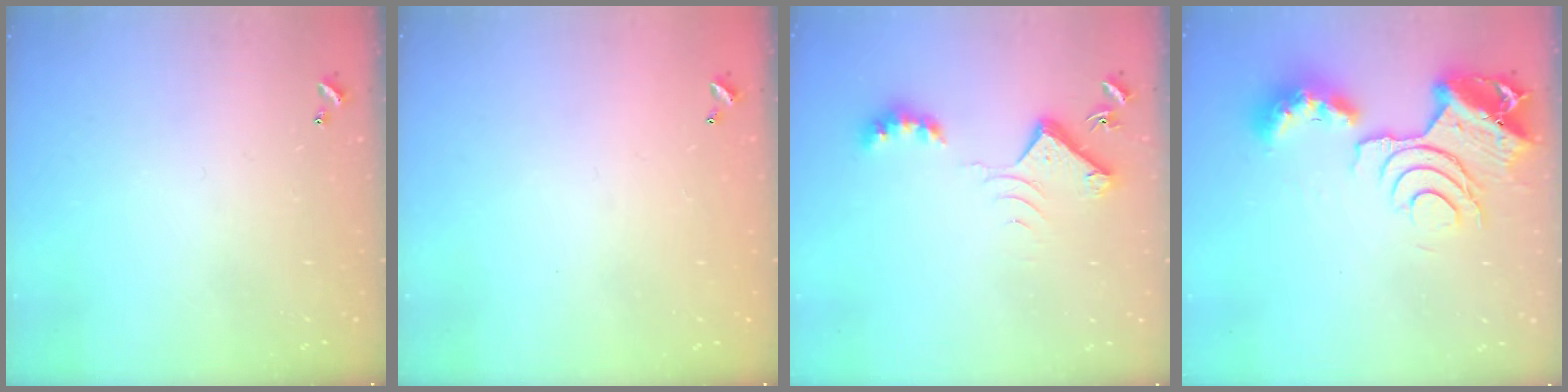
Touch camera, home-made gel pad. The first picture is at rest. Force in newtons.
{"total": 2.8, "press": 2.8, "slide": 0.1}
{"total": 8.2, "press": 8.1, "slide": 0.8}
{"total": 14.3, "press": 14.2, "slide": 1.1}